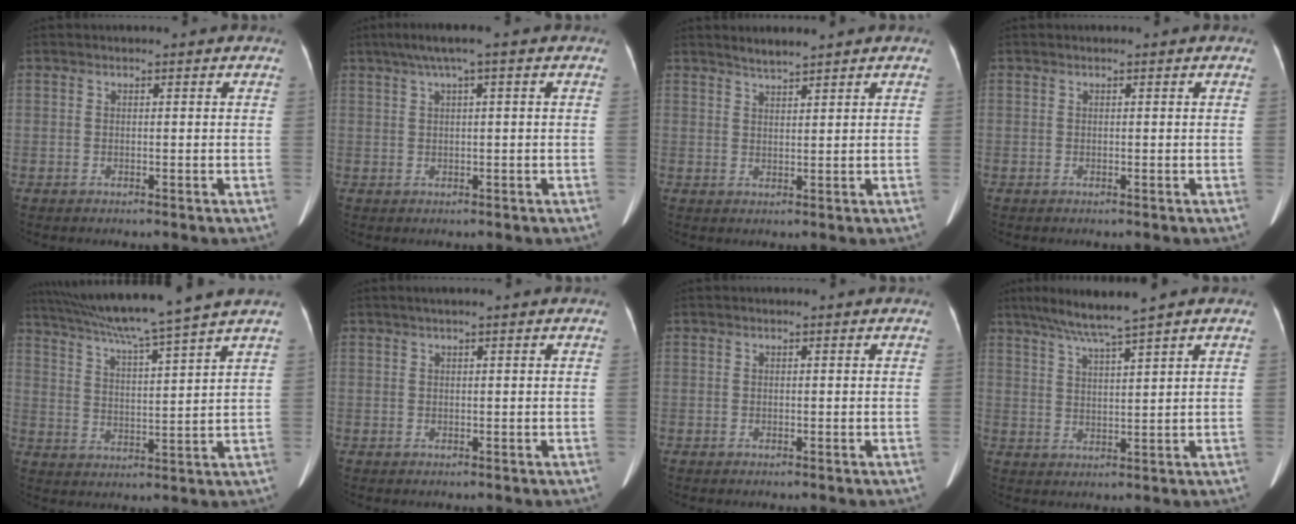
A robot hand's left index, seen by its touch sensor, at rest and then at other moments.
{"total": 4.5, "force": [2.3, -0.1, 3.9], "torque": [-0.077, 0.028, 0.044]}
{"total": 2.3, "force": [2.2, -0.2, 0.8], "torque": [-0.017, 0.005, 0.044]}
{"total": 0.0}
{"total": 14.9, "force": [12.7, -2.4, 7.4], "torque": [-0.128, -0.005, 0.197]}
{"total": 1.5, "force": [1.0, -0.2, 1.1], "torque": [-0.022, 0.014, 0.020]}
{"total": 0.0}
{"total": 6.7, "force": [5.1, -1.2, 4.1], "torque": [-0.078, 0.002, 0.096]}